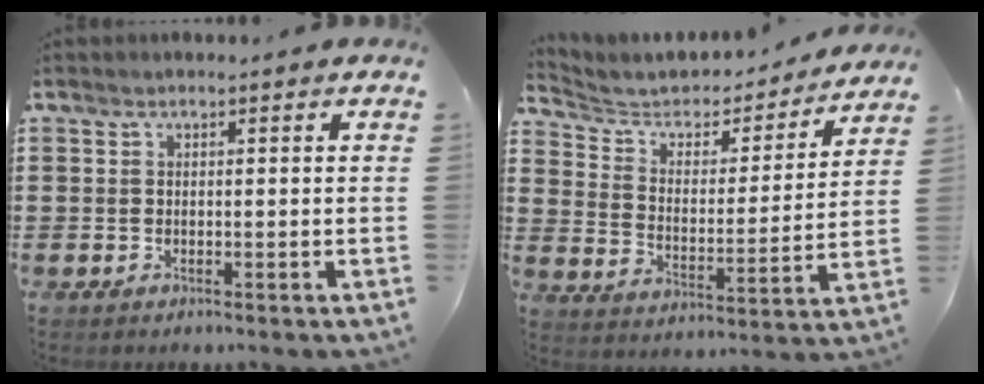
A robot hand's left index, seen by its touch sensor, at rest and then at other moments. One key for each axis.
{"total": 4.2, "fx": 3.7, "fy": 1.9, "fz": 0.9, "tx": -0.044, "ty": -0.029, "tz": 0.055}